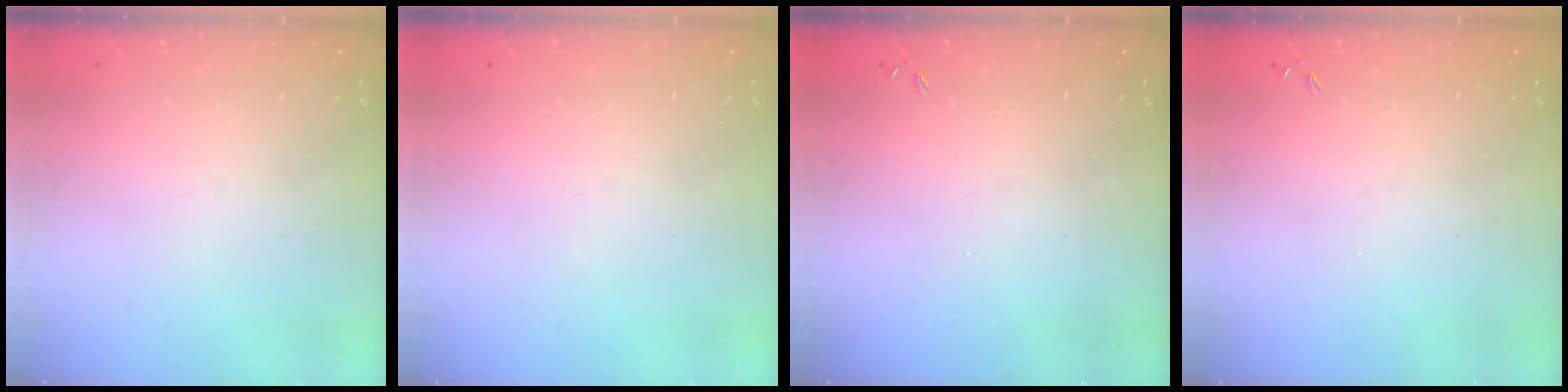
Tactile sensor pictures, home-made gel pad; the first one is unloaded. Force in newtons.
{"total": 0.0}
{"total": 0.0}
{"total": 0.0}